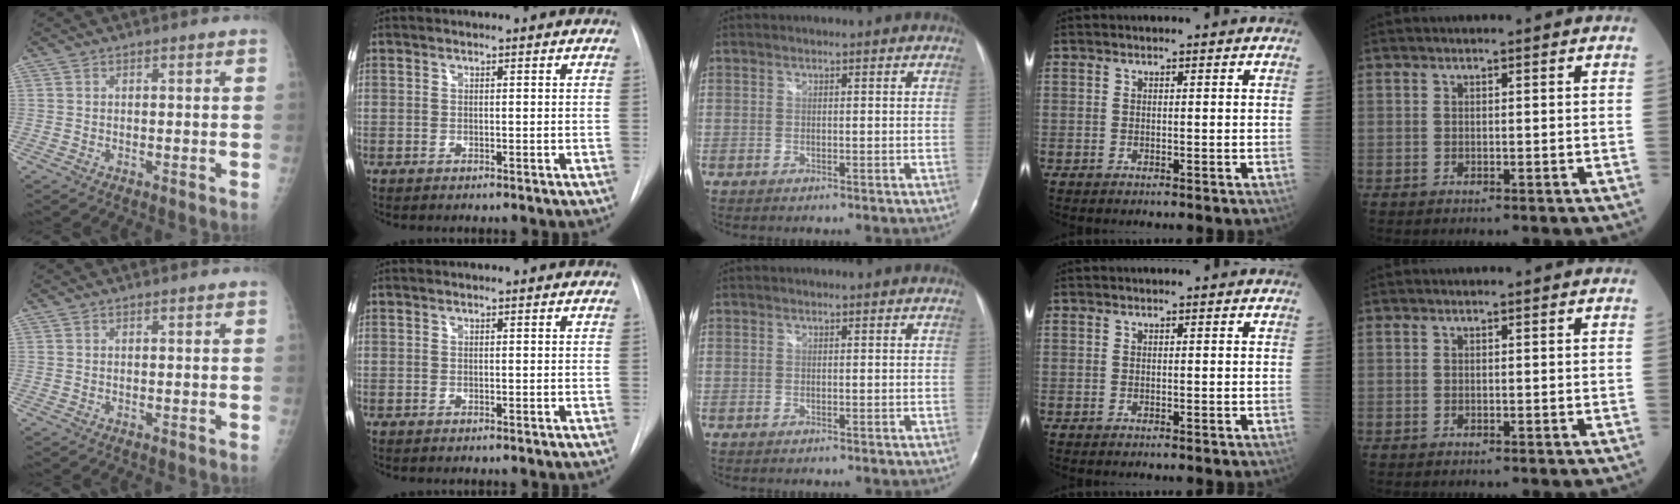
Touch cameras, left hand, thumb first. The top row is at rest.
{}